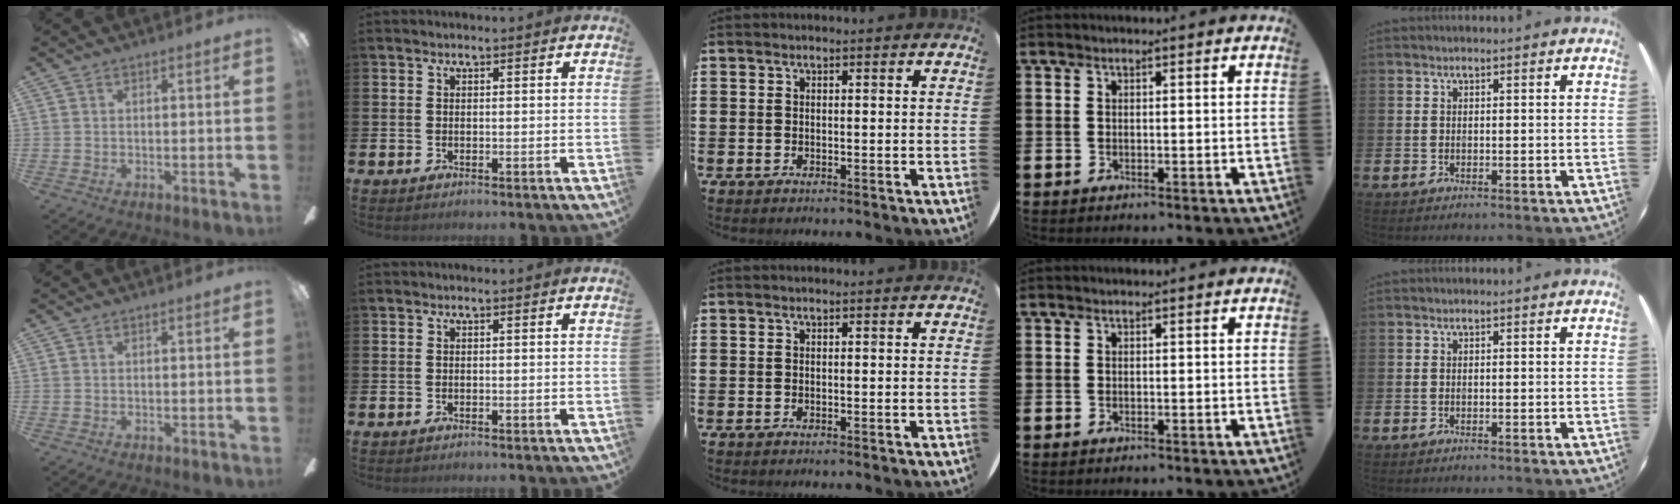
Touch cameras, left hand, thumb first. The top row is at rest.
{}